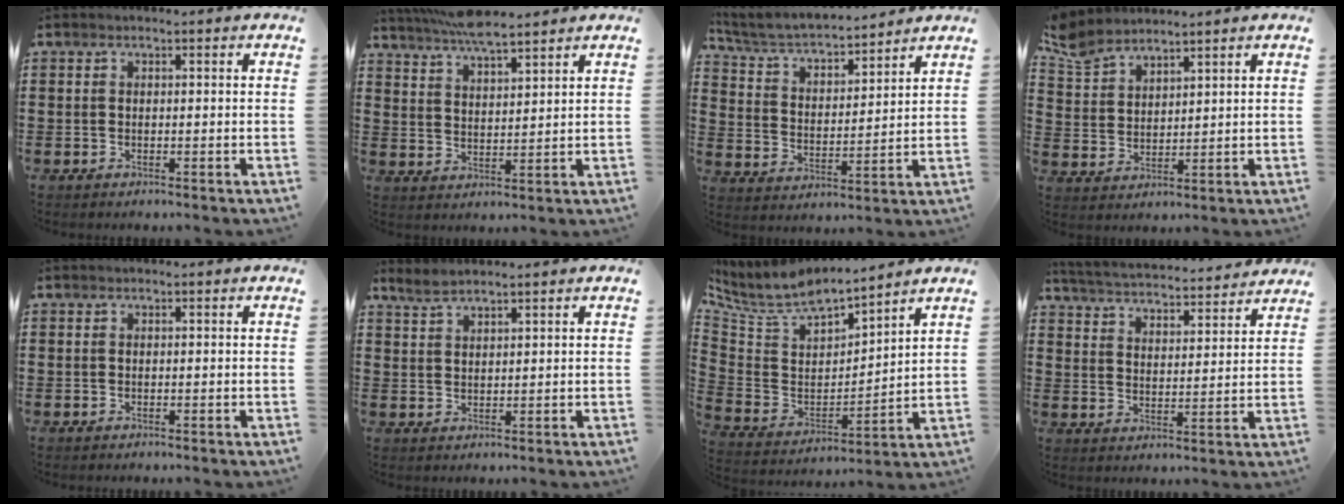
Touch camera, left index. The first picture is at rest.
{"total": 5.4, "force": [5.0, 0.3, 2.0], "torque": [-0.053, -0.018, 0.091]}
{"total": 4.7, "force": [4.3, 0.8, 1.8], "torque": [-0.055, -0.027, 0.068]}
{"total": 5.0, "force": [4.6, 1.4, 1.3], "torque": [-0.045, -0.014, 0.085]}
{"total": 0.0}
{"total": 2.0, "force": [1.9, 0.1, 0.7], "torque": [-0.018, 0.003, 0.036]}
{"total": 6.4, "force": [5.4, 2.0, 2.7], "torque": [-0.085, -0.042, 0.088]}
{"total": 3.5, "force": [3.5, -0.3, 0.2], "torque": [-0.027, -0.031, 0.052]}